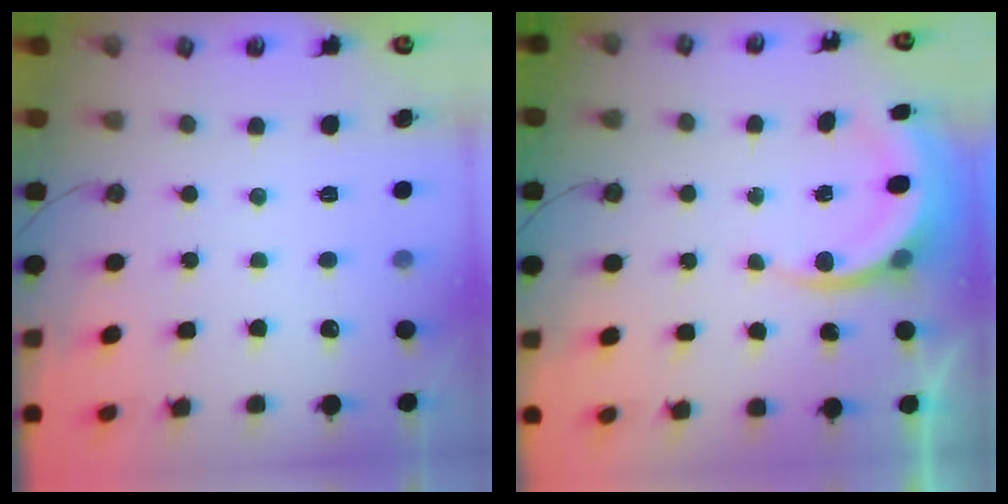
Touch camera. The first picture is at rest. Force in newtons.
{"total": 5.7, "press": 5.5, "slide": 1.4}